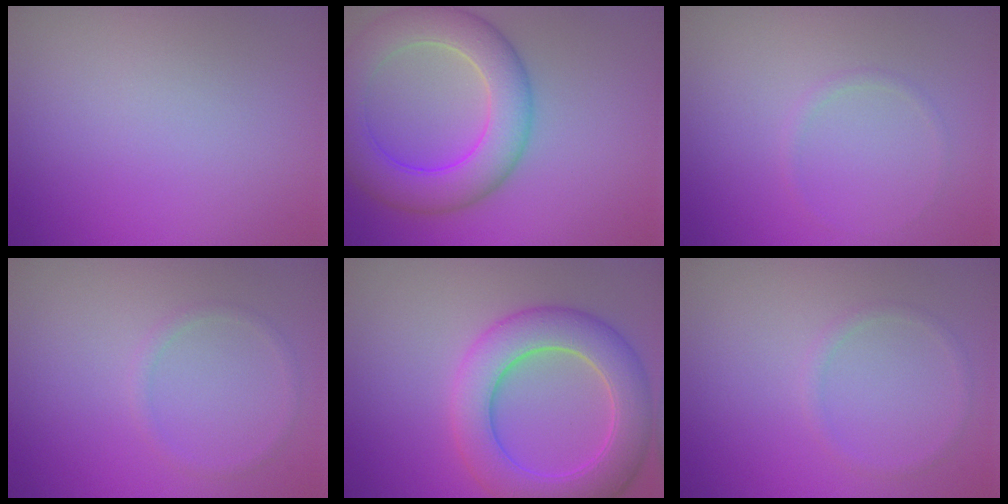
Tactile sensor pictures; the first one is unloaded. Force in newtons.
{"total": 7.4, "press": 7.4, "slide": 0.2}
{"total": 0.7, "press": 0.7, "slide": 0.1}
{"total": 1.0, "press": 0.9, "slide": 0.2}
{"total": 7.4, "press": 7.4, "slide": 0.2}
{"total": 1.0, "press": 0.9, "slide": 0.2}